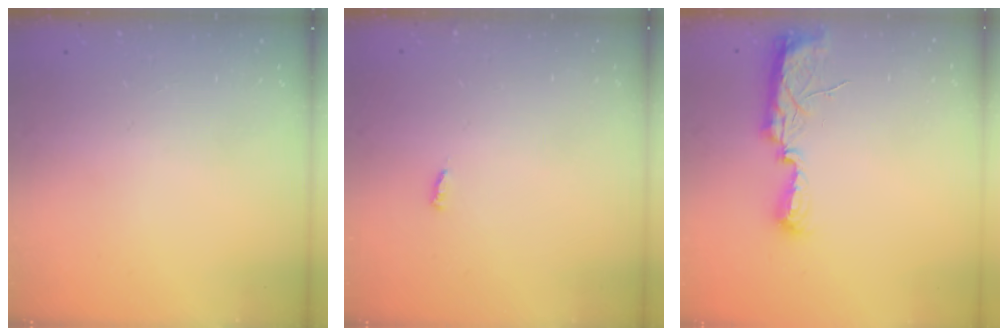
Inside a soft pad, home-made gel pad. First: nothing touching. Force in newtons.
{"total": 3.0, "press": 3.0, "slide": 0.0}
{"total": 10.5, "press": 9.0, "slide": 5.3}